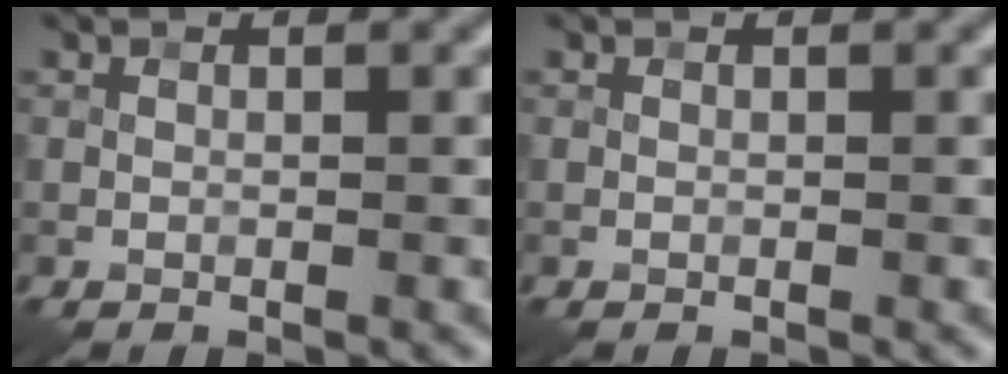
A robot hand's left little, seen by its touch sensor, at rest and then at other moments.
{"total": 0.0}